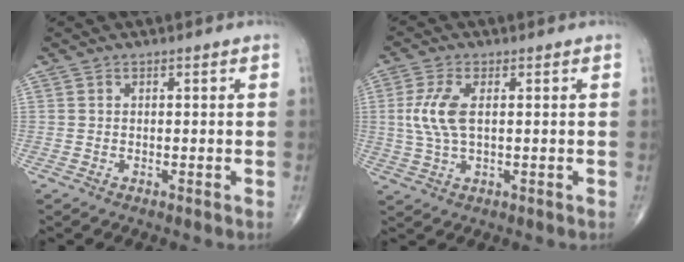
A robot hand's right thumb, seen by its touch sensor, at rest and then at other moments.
{"total": 6.8, "force": [1.0, 2.9, 6.1], "torque": [-0.151, 0.001, 0.020]}